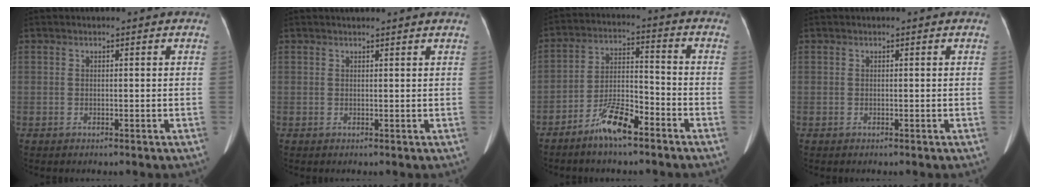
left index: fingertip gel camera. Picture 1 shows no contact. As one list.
[{"total": 2.9, "force": [2.7, -0.4, 1.0], "torque": [-0.011, 0.017, 0.033]}, {"total": 8.0, "force": [-5.7, 1.7, 5.3], "torque": [-0.107, -0.001, -0.108]}, {"total": 0.0}]